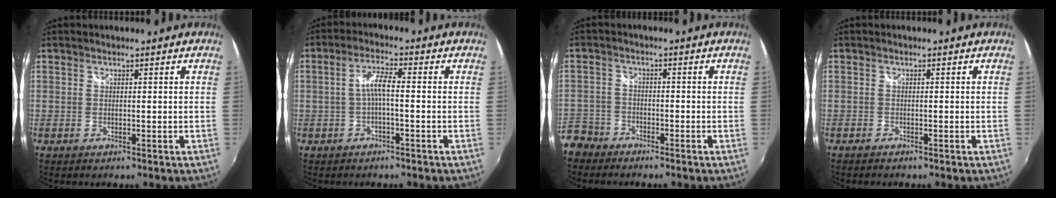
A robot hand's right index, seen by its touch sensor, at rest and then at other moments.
{"total": 3.8, "force": [-0.9, 0.5, 3.7], "torque": [-0.076, 0.009, -0.018]}
{"total": 8.4, "force": [-5.8, 5.9, 1.4], "torque": [-0.064, 0.006, -0.116]}
{"total": 1.1, "force": [-1.1, 0.3, 0.2], "torque": [-0.009, -0.006, -0.021]}